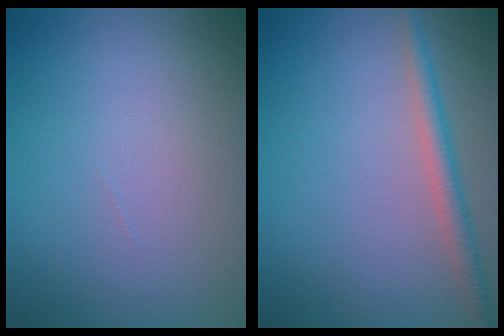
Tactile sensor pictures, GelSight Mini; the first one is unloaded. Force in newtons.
{"total": 2.4, "press": 2.4, "slide": 0.0}